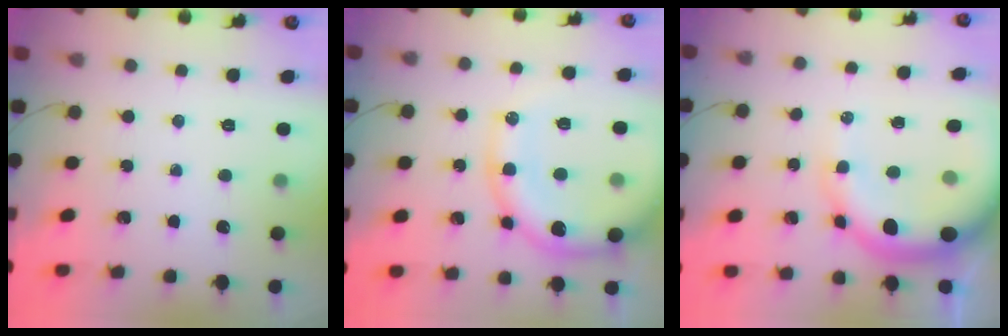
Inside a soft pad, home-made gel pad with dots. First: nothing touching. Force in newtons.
{"total": 17.0, "press": 16.5, "slide": 4.0}
{"total": 13.7, "press": 13.3, "slide": 3.3}